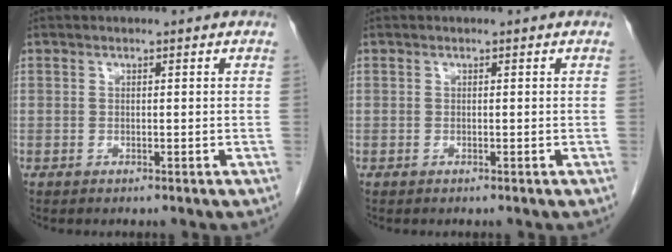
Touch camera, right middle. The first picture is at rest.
{"total": 0.0}